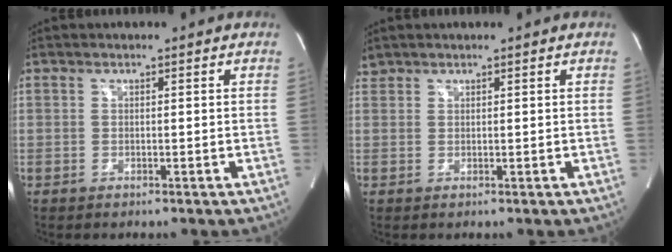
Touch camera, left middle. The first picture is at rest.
{"total": 1.0, "force": [0.9, 0.3, -0.2], "torque": [-0.004, 0.009, 0.022]}